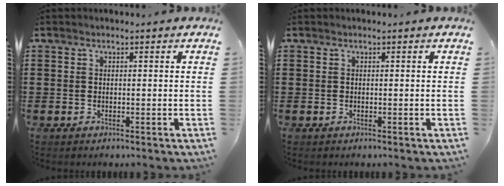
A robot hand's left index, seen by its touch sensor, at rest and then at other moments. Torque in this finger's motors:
{"motor_torque": [0.00, 0.00, 0.00, 0.00]}